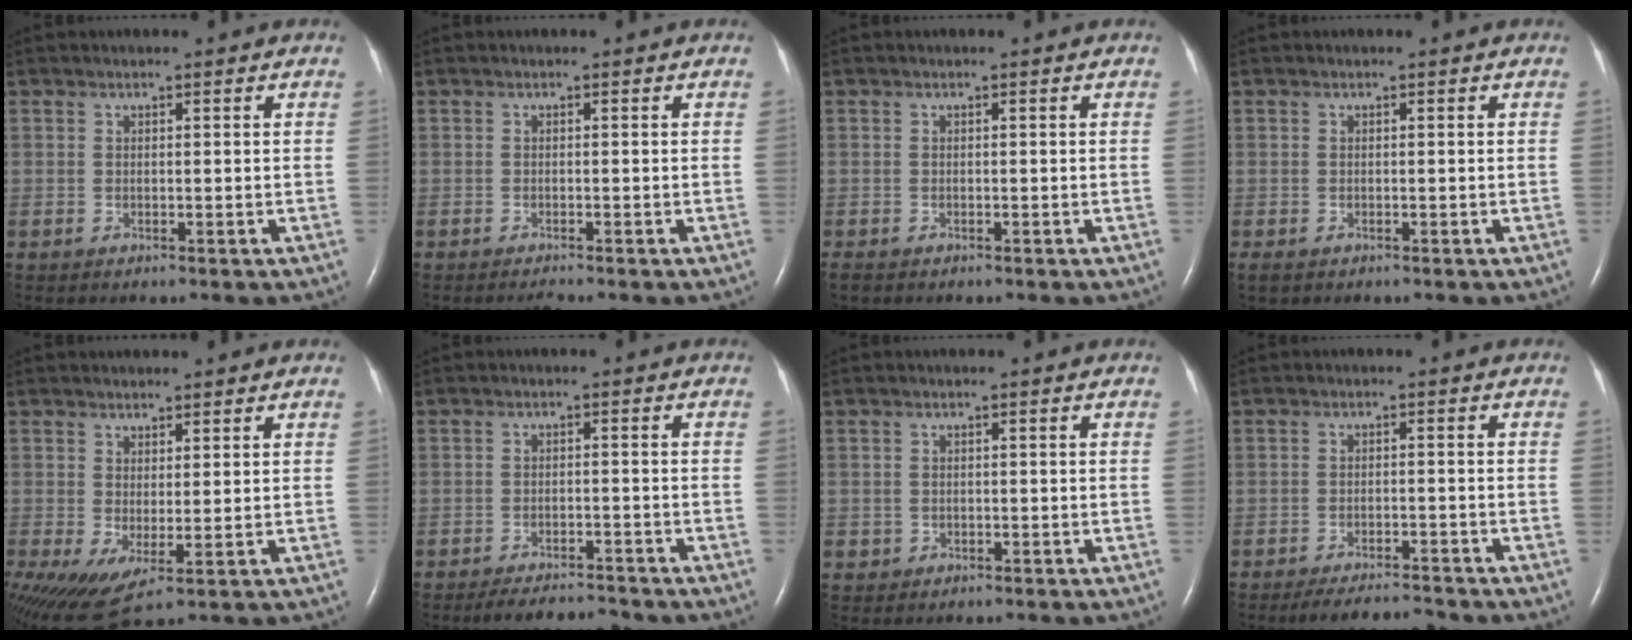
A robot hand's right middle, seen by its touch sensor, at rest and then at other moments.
{"total": 0.8, "force": [-0.7, -0.2, 0.2], "torque": [-0.009, -0.004, -0.010]}
{"total": 0.8, "force": [-0.7, 0.3, 0.3], "torque": [-0.010, -0.003, -0.011]}
{"total": 1.1, "force": [-0.7, 0.6, 0.6], "torque": [-0.014, -0.002, -0.007]}
{"total": 5.8, "force": [-0.3, 1.4, 5.6], "torque": [-0.113, -0.003, 0.008]}
{"total": 5.2, "force": [-4.9, 1.0, 1.3], "torque": [-0.020, -0.010, -0.076]}
{"total": 1.1, "force": [-0.3, 1.0, 0.2], "torque": [-0.002, 0.003, -0.002]}
{"total": 5.1, "force": [-4.9, 0.7, 1.4], "torque": [-0.023, -0.012, -0.077]}